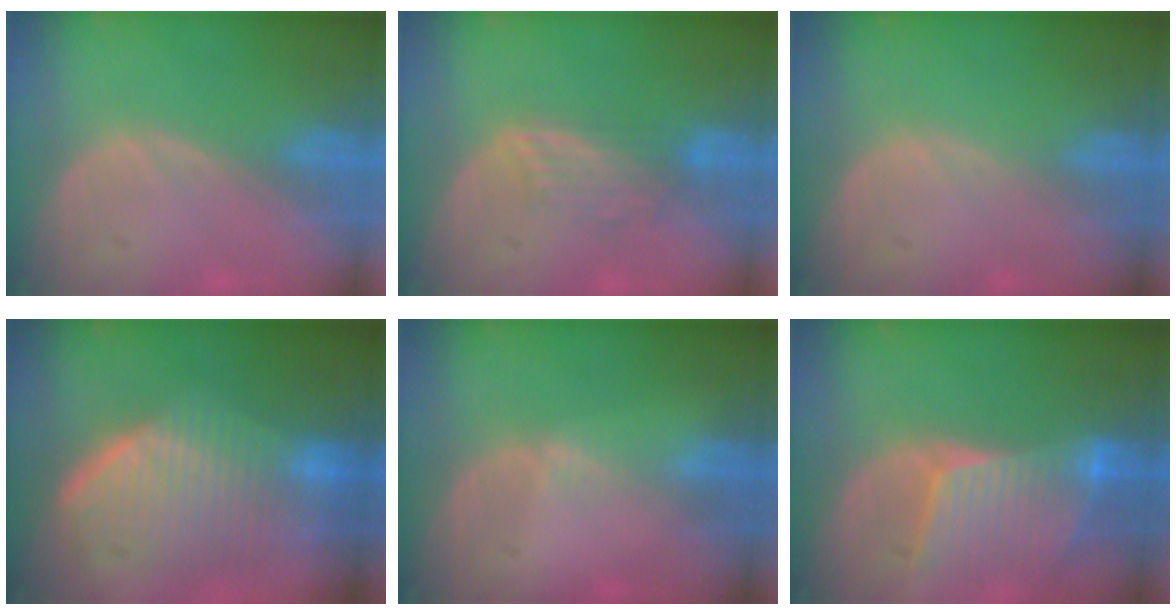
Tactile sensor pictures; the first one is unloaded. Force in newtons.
{"total": 3.9, "press": 3.3, "slide": 2.1}
{"total": 0.0}
{"total": 9.8, "press": 9.0, "slide": 3.8}
{"total": 0.5, "press": 0.5, "slide": 0.2}
{"total": 8.3, "press": 7.7, "slide": 3.2}